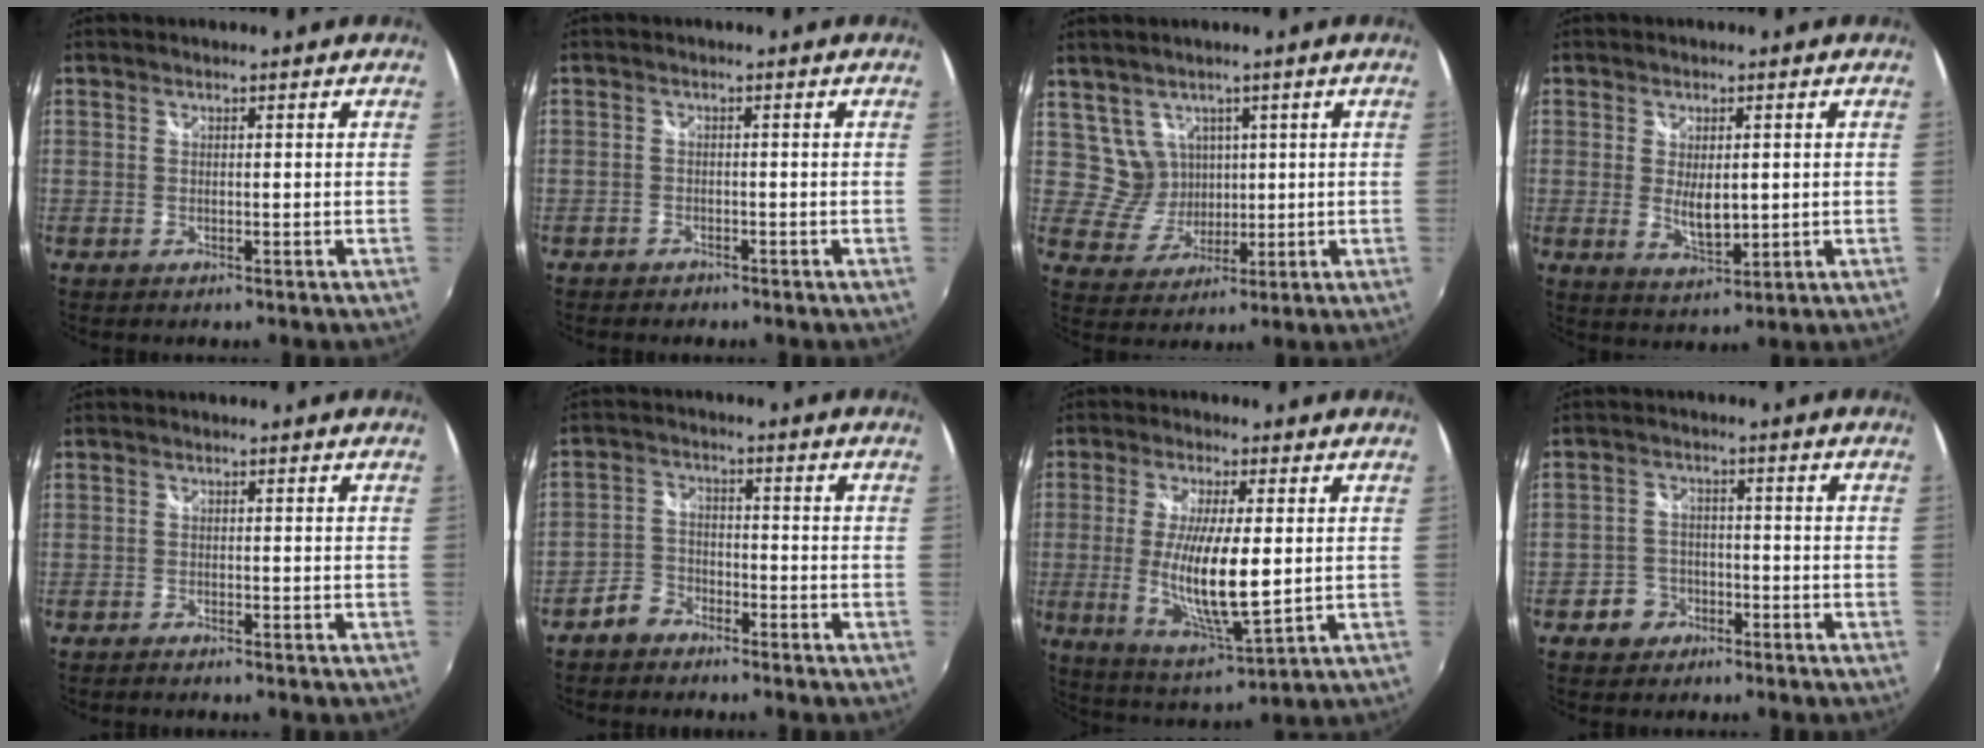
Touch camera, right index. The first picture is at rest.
{"total": 1.9, "force": [-1.6, 1.1, 0.3], "torque": [-0.012, 0.000, -0.027]}
{"total": 5.8, "force": [2.7, 5.1, 0.5], "torque": [-0.009, 0.007, 0.063]}
{"total": 5.8, "force": [0.1, 2.8, 5.1], "torque": [-0.083, -0.012, 0.009]}
{"total": 1.1, "force": [-1.1, 0.1, 0.4], "torque": [-0.013, -0.005, -0.020]}
{"total": 4.8, "force": [-3.8, 2.8, 1.1], "torque": [-0.032, 0.015, -0.071]}
{"total": 13.0, "force": [-0.4, 2.9, 12.7], "torque": [-0.239, -0.022, 0.003]}
{"total": 4.8, "force": [-2.9, 3.8, 0.7], "torque": [-0.022, 0.016, -0.047]}